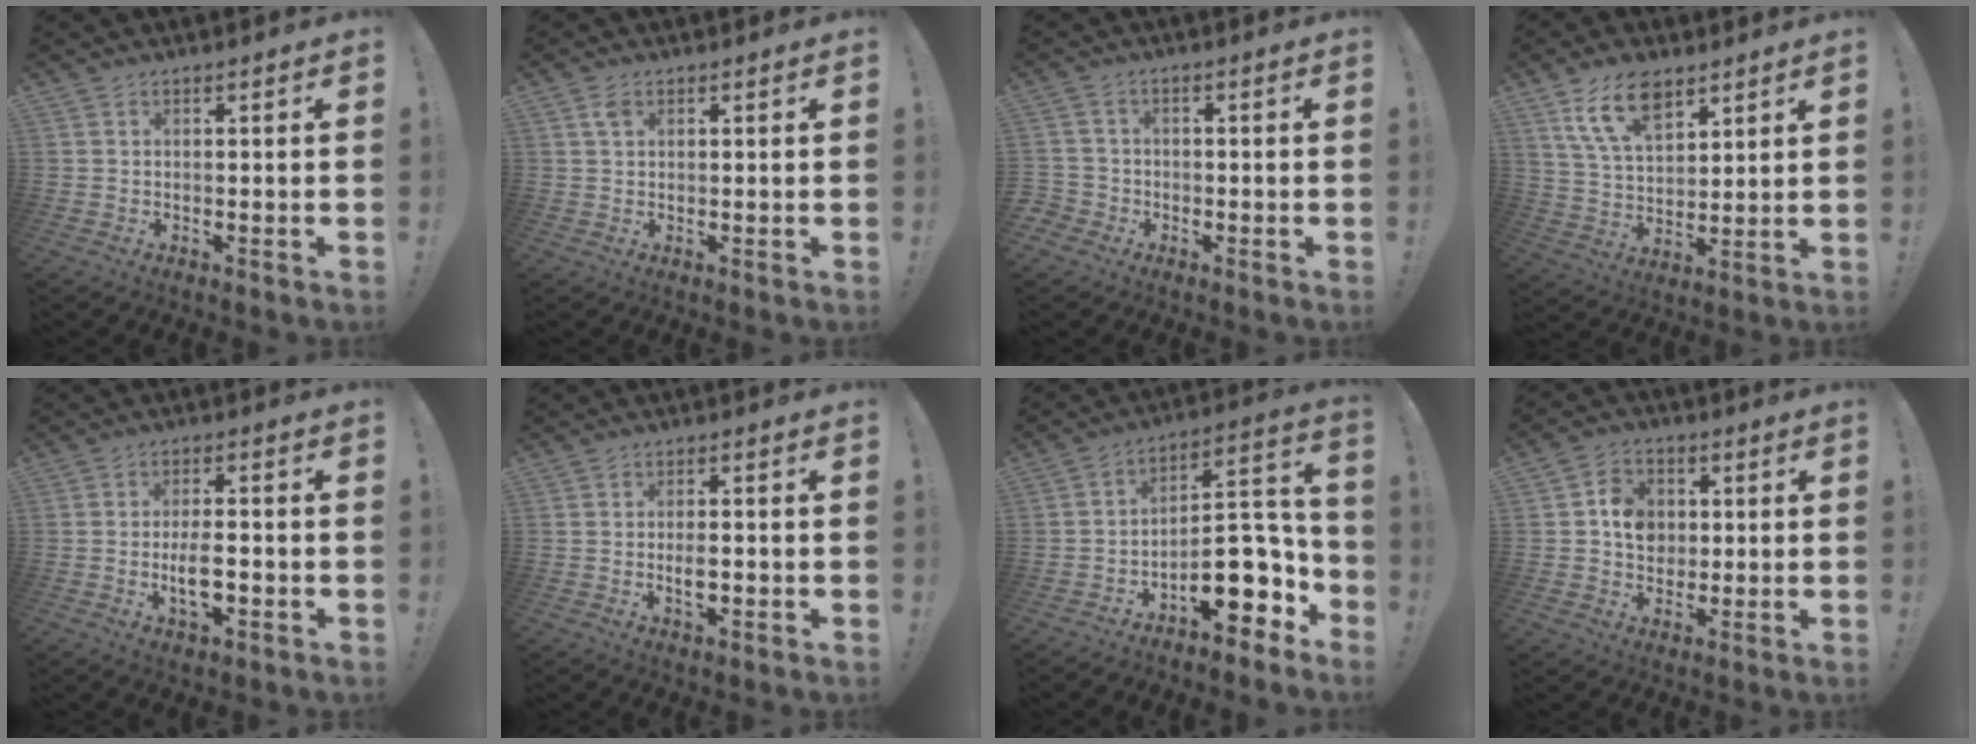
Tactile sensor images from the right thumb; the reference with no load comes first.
{"total": 2.5, "force": [1.2, 1.4, 1.6], "torque": [-0.026, 0.000, 0.020]}
{"total": 3.3, "force": [-1.6, 2.8, 0.8], "torque": [-0.027, 0.009, -0.029]}
{"total": 13.6, "force": [8.3, 7.2, 8.0], "torque": [-0.139, -0.029, 0.154]}
{"total": 7.4, "force": [-1.8, 3.2, 6.5], "torque": [-0.113, 0.000, -0.032]}
{"total": 3.7, "force": [-0.9, 1.8, 3.1], "torque": [-0.047, 0.001, -0.019]}
{"total": 17.3, "force": [-6.8, 8.9, 13.1], "torque": [-0.160, 0.040, -0.097]}
{"total": 9.0, "force": [0.8, 7.9, 4.3], "torque": [-0.060, 0.009, 0.021]}